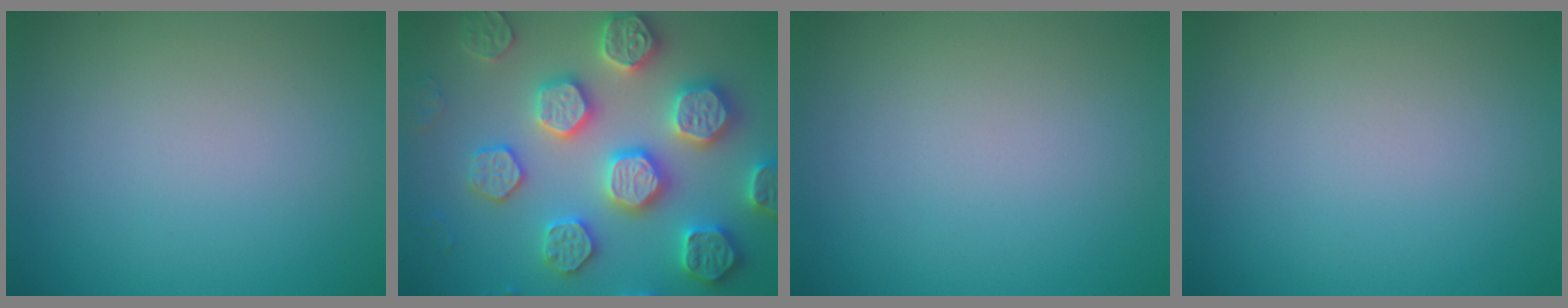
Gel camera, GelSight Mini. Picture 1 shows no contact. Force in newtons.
{"total": 7.9, "press": 7.7, "slide": 1.7}
{"total": 0.0}
{"total": 0.0}